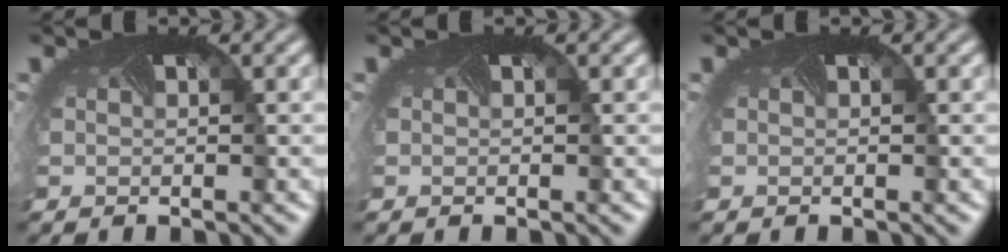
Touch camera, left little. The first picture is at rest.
{"total": 0.0}
{"total": 0.0}